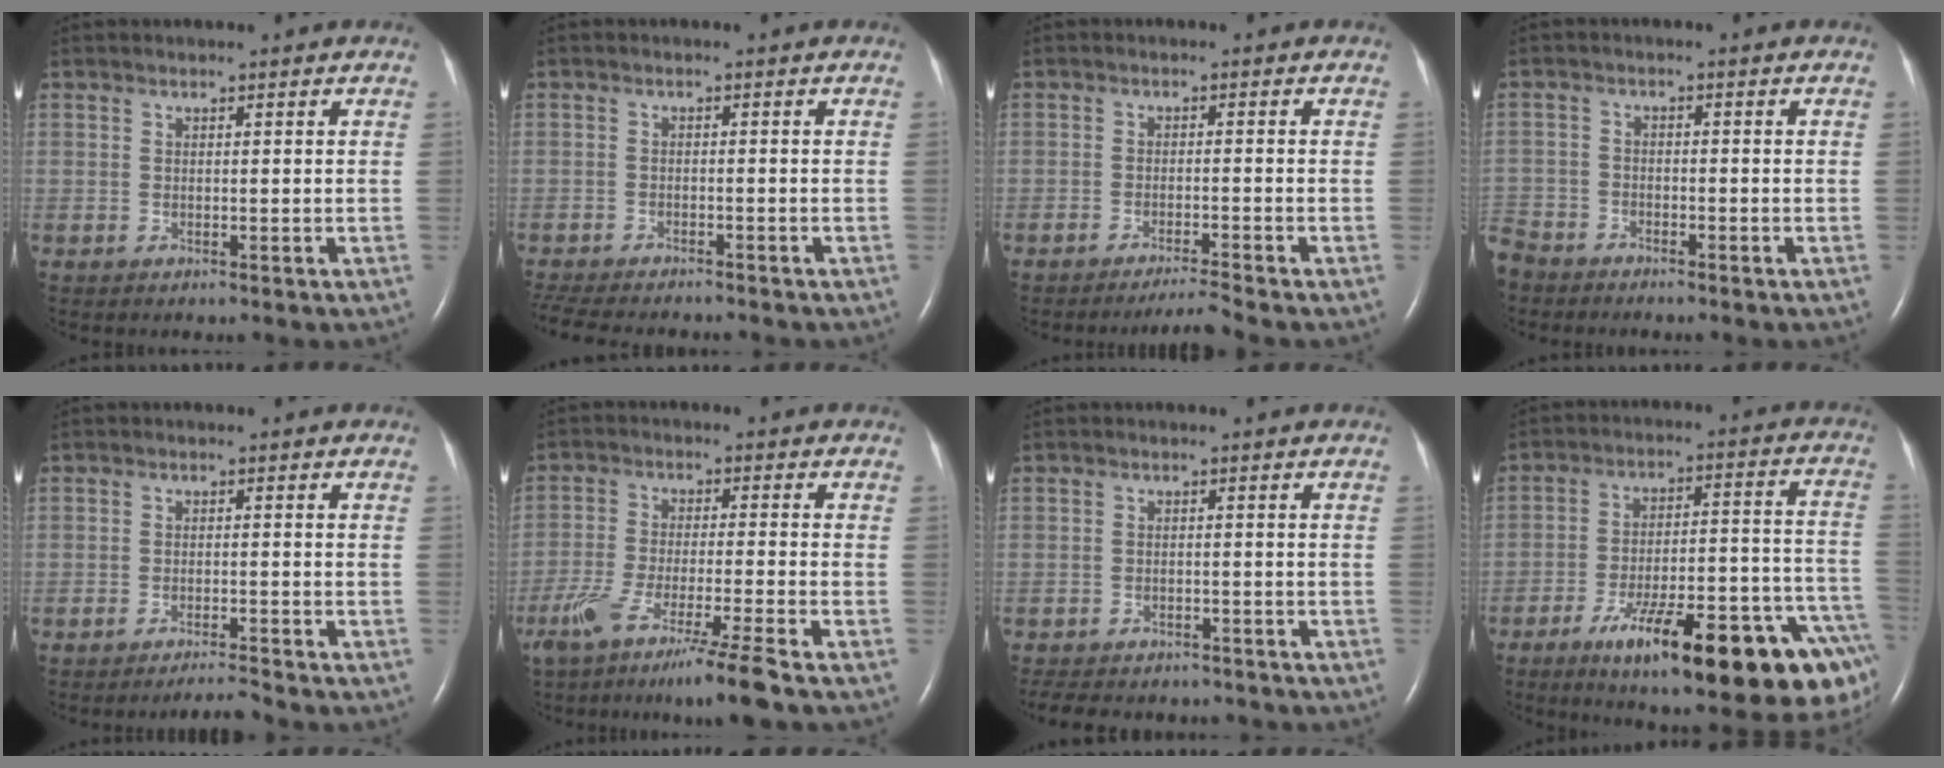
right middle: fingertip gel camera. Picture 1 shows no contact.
{"total": 11.0, "force": [-9.7, 2.5, 4.5], "torque": [-0.087, -0.017, -0.138]}
{"total": 3.0, "force": [-2.7, -1.4, 0.5], "torque": [-0.013, -0.015, -0.046]}
{"total": 5.4, "force": [-4.9, 2.3, 0.5], "torque": [-0.008, -0.007, -0.098]}
{"total": 2.5, "force": [-2.3, -0.9, 0.2], "torque": [-0.006, -0.013, -0.039]}
{"total": 11.1, "force": [-8.1, -1.5, 7.4], "torque": [-0.130, -0.038, -0.138]}
{"total": 11.9, "force": [-10.4, 4.3, 4.0], "torque": [-0.088, -0.004, -0.132]}
{"total": 25.4, "force": [-14.5, 4.0, 20.4], "torque": [-0.191, 0.019, -0.213]}